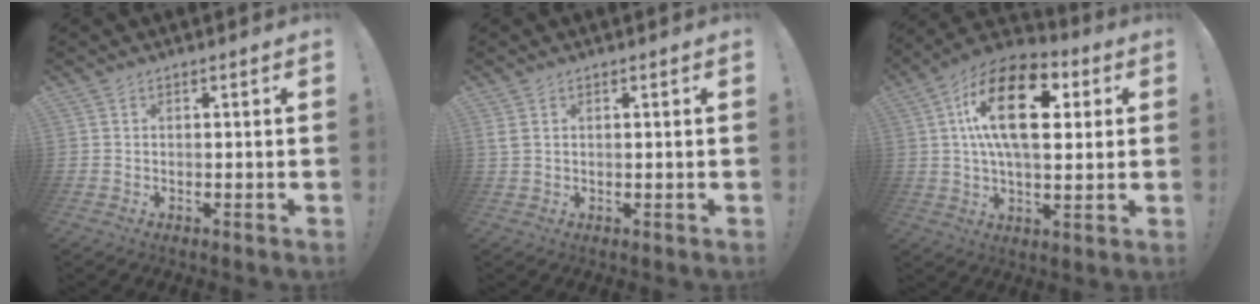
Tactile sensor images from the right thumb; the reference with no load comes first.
{"total": 2.0, "force": [1.0, 1.0, 1.5], "torque": [-0.030, 0.002, 0.019]}
{"total": 21.3, "force": [5.3, 10.9, 17.6], "torque": [-0.294, -0.011, 0.081]}